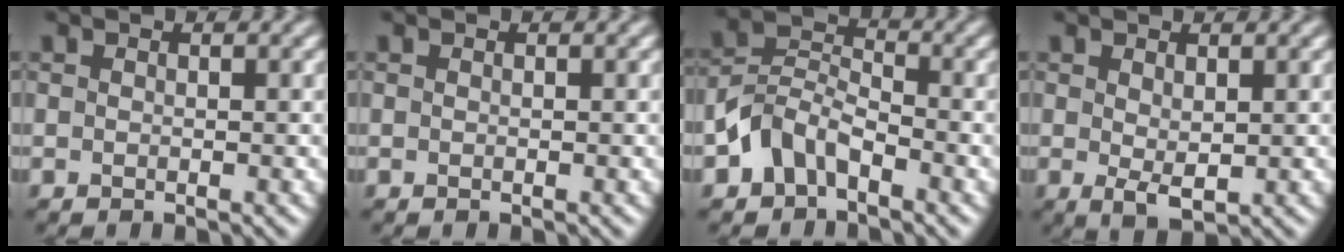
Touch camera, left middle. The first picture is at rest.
{"total": 0.0}
{"total": 4.0, "force": [-2.3, 2.5, 2.1], "torque": [-0.042, 0.014, -0.056]}
{"total": 1.9, "force": [0.4, 0.8, 1.7], "torque": [-0.033, -0.006, 0.011]}